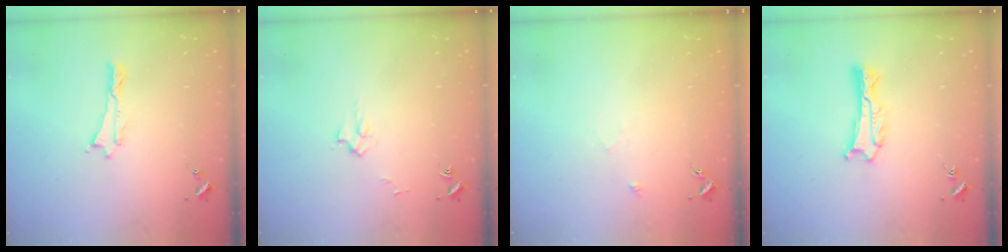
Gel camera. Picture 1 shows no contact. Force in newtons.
{"total": 2.6, "press": 2.6, "slide": 0.3}
{"total": 2.5, "press": 2.5, "slide": 0.2}
{"total": 0.9, "press": 0.9, "slide": 0.1}